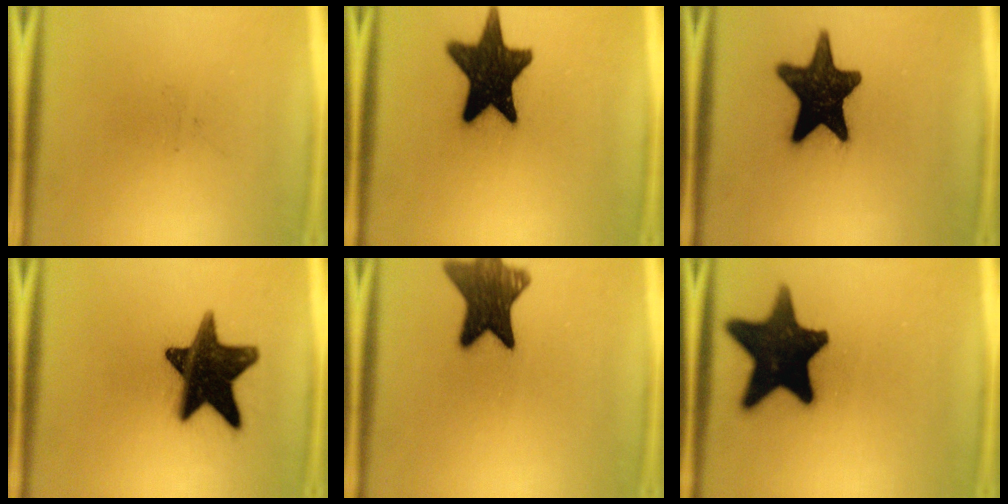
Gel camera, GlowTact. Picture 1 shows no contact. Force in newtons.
{"total": 17.0}
{"total": 16.6}
{"total": 17.4}
{"total": 11.8}
{"total": 17.9}